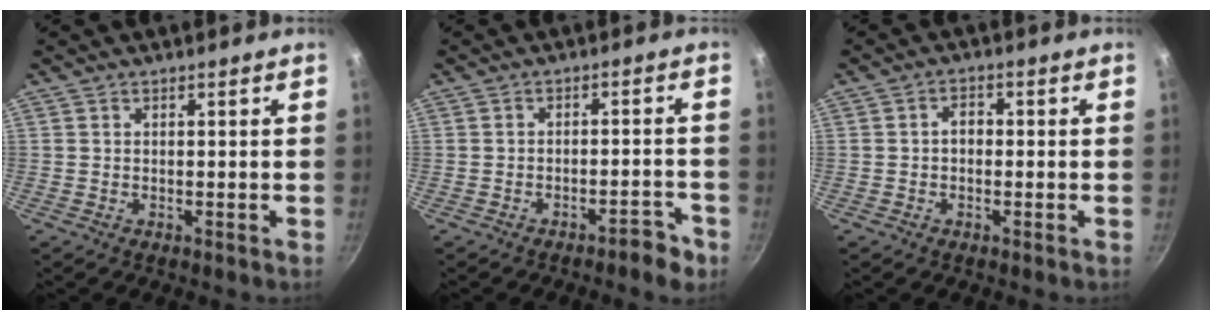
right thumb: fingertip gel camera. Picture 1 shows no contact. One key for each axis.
{"total": 4.2, "fx": -3.0, "fy": 1.4, "fz": 2.6, "tx": -0.031, "ty": 0.030, "tz": -0.040}
{"total": 2.4, "fx": -0.3, "fy": 1.8, "fz": 1.6, "tx": -0.014, "ty": 0.013, "tz": -0.011}